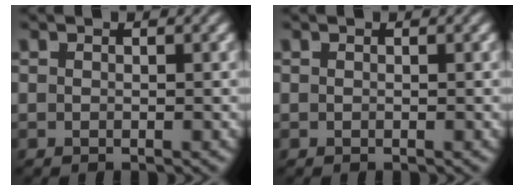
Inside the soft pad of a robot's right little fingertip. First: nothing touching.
{"total": 0.0}